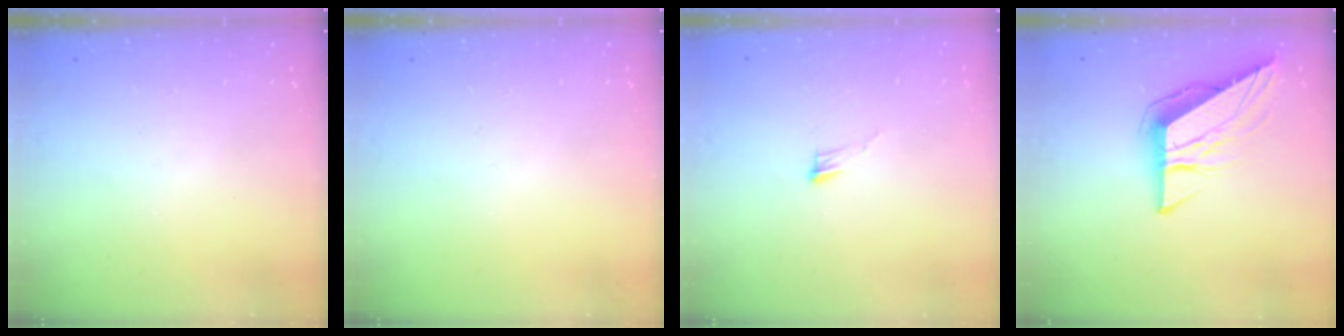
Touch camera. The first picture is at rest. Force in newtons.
{"total": 0.0}
{"total": 3.4, "press": 3.4, "slide": 0.2}
{"total": 9.3, "press": 9.3, "slide": 0.5}